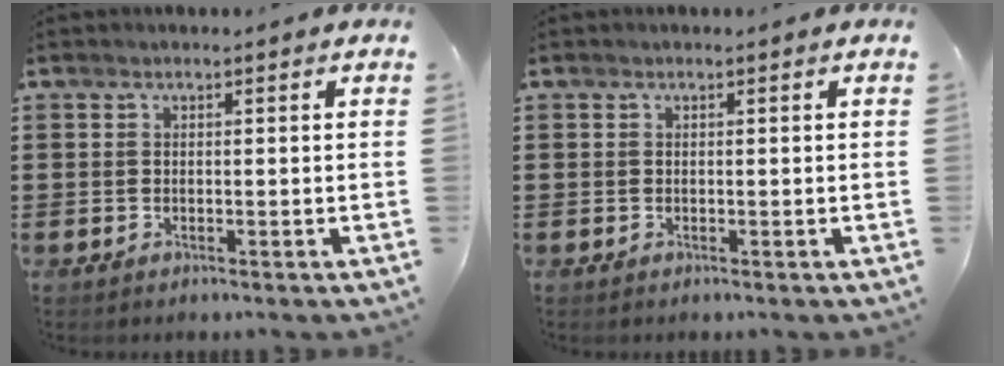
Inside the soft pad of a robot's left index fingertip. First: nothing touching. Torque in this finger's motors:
{"motor_torque": [-0.02, -0.02, 0.00, 0.00]}